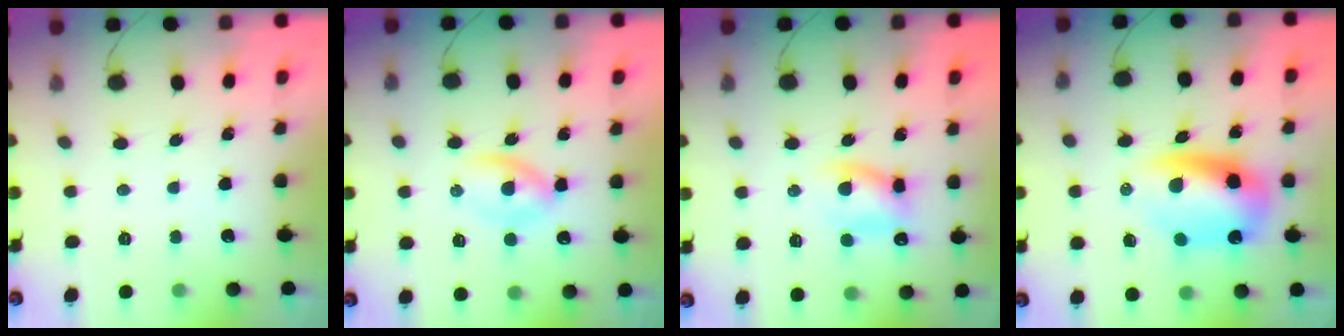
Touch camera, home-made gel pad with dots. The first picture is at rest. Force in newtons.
{"total": 3.4, "press": 3.2, "slide": 1.1}
{"total": 8.9, "press": 8.6, "slide": 2.2}
{"total": 12.2, "press": 11.7, "slide": 3.4}